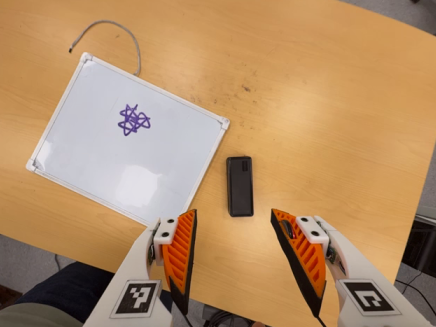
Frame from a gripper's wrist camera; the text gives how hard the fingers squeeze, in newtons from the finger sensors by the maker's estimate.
{"total": 0.0}